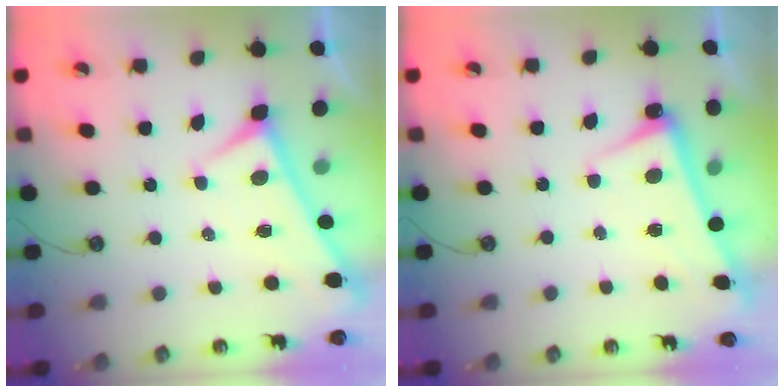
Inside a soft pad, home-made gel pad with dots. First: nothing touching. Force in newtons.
{"total": 2.6, "press": 2.5, "slide": 0.7}